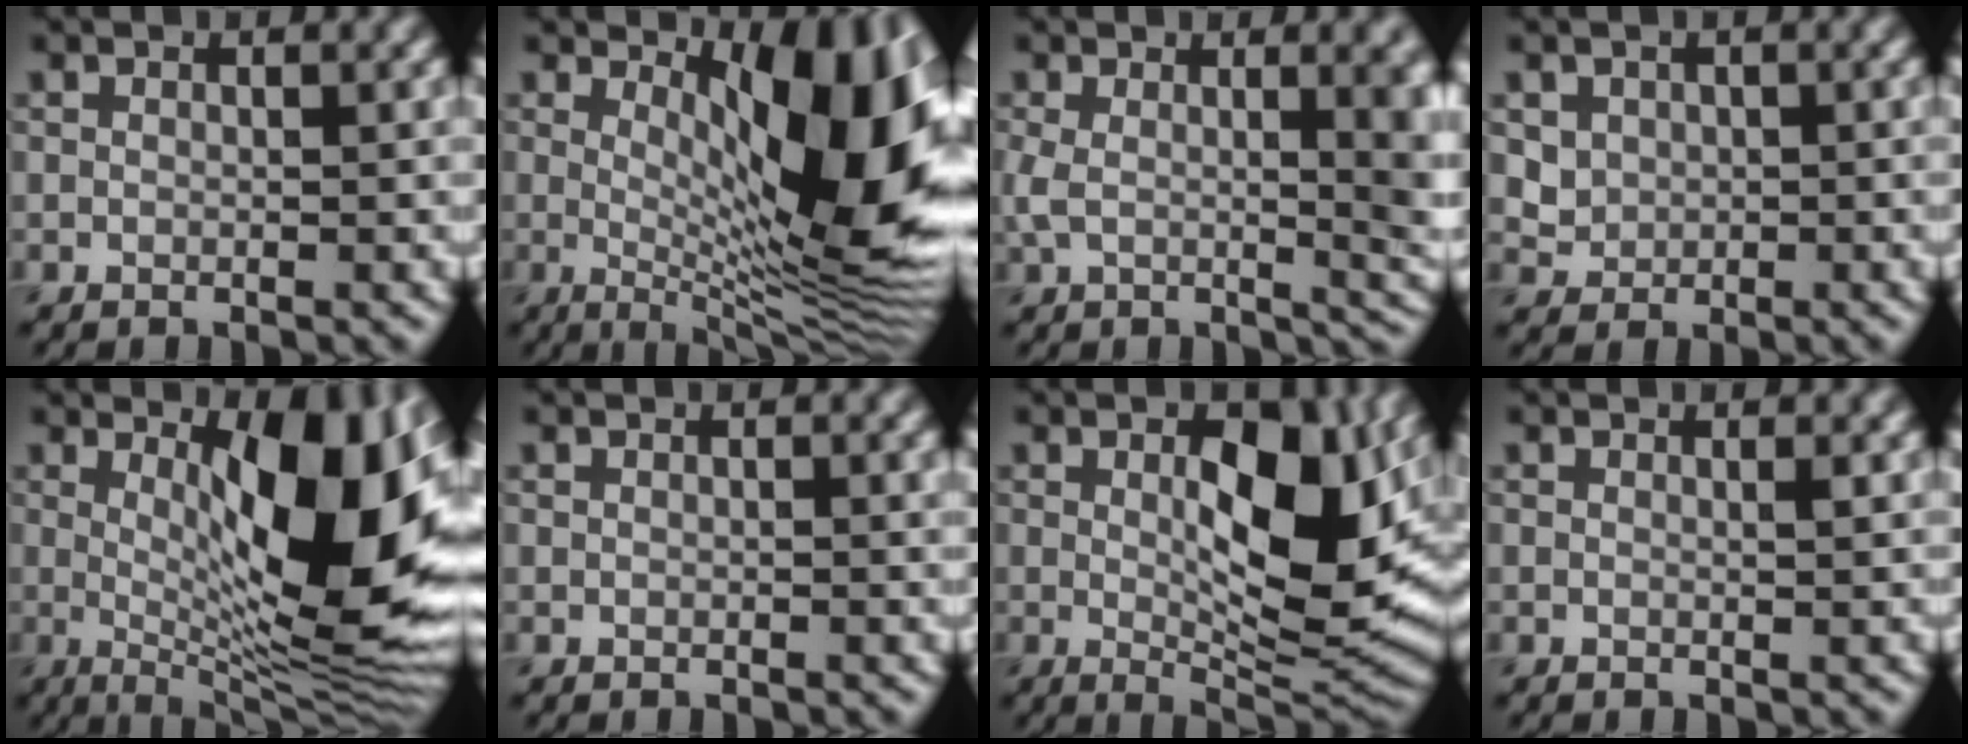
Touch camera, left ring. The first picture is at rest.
{"total": 12.2, "force": [2.4, 4.4, 11.1], "torque": [-0.139, -0.003, 0.039]}
{"total": 8.8, "force": [0.9, 3.8, 7.8], "torque": [-0.115, -0.012, 0.018]}
{"total": 1.9, "force": [0.6, 1.8, 0.5], "torque": [-0.011, -0.013, 0.028]}
{"total": 13.2, "force": [1.9, 4.3, 12.4], "torque": [-0.155, -0.002, 0.028]}
{"total": 0.7, "force": [0.4, 0.2, 0.6], "torque": [-0.008, 0.001, 0.006]}
{"total": 10.8, "force": [1.5, 4.4, 9.8], "torque": [-0.140, -0.005, 0.029]}
{"total": 0.6, "force": [0.4, 0.1, 0.5], "torque": [-0.003, 0.000, 0.004]}